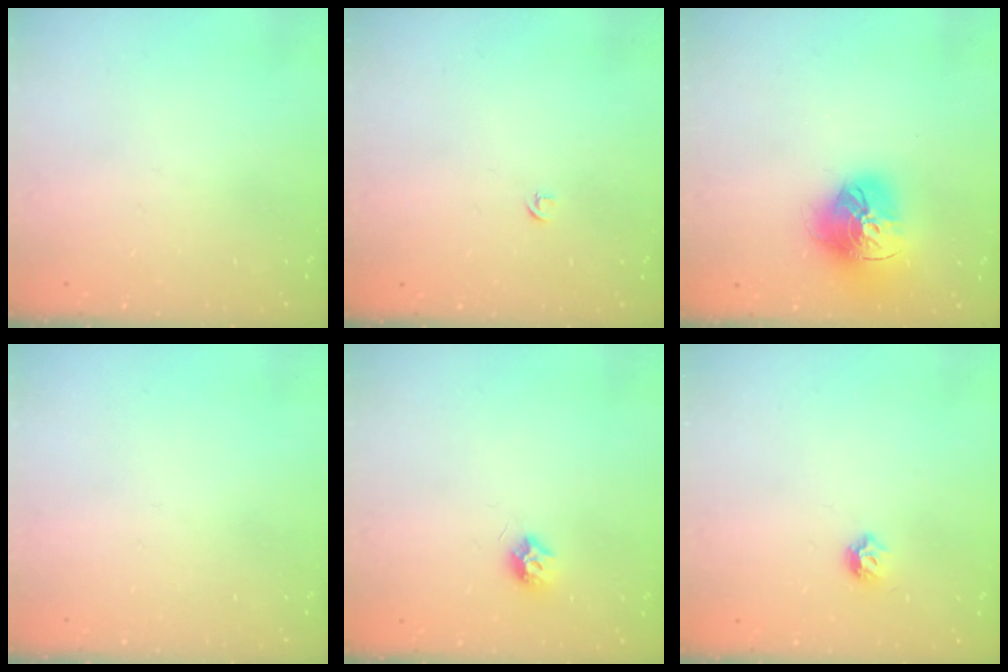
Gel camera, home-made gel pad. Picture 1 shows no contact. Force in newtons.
{"total": 2.7, "press": 2.6, "slide": 0.6}
{"total": 17.9, "press": 17.9, "slide": 1.6}
{"total": 0.0}
{"total": 7.4, "press": 7.4, "slide": 0.2}
{"total": 6.0, "press": 5.9, "slide": 1.0}